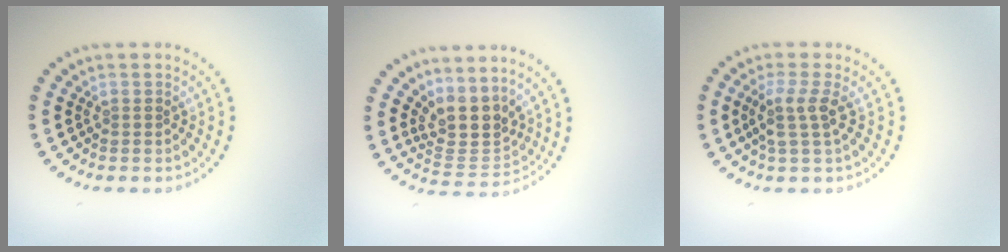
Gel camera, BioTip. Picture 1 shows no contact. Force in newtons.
{"total": 3.9, "press": 2.9, "slide": 2.6}
{"total": 2.5, "press": 2.0, "slide": 1.6}